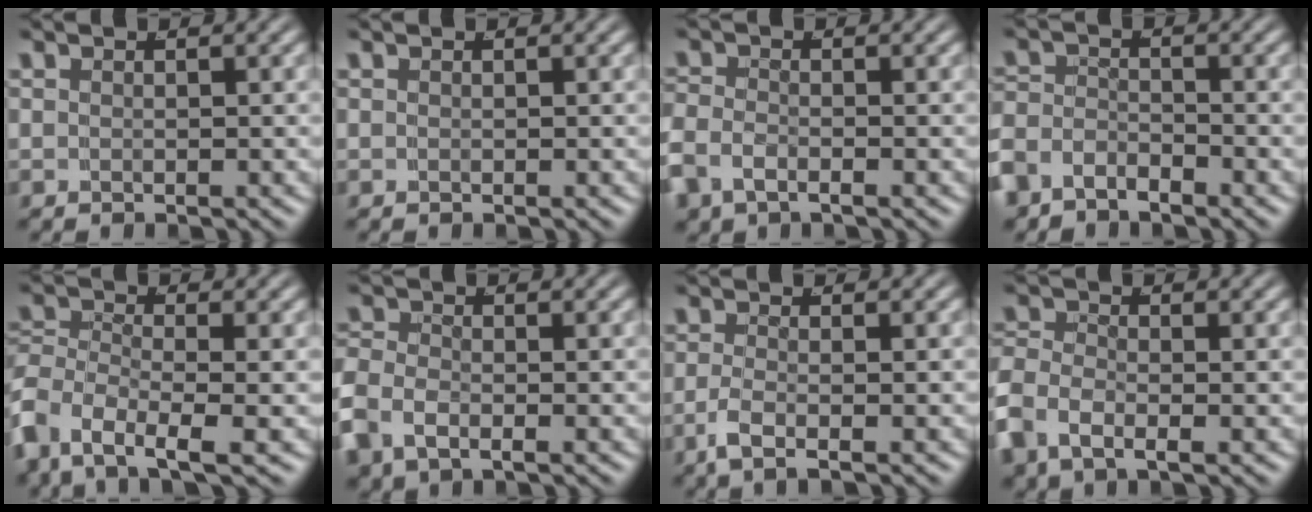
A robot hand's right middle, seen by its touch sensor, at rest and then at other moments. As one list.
[{"total": 0.0}, {"total": 3.0, "force": [-1.4, 2.1, 1.6], "torque": [-0.050, -0.017, -0.019]}, {"total": 3.7, "force": [-2.8, 2.2, 1.1], "torque": [-0.031, -0.016, -0.046]}, {"total": 6.3, "force": [-2.4, 4.3, 3.9], "torque": [-0.122, -0.041, -0.031]}, {"total": 3.9, "force": [-1.4, 2.8, 2.3], "torque": [-0.066, -0.019, -0.016]}, {"total": 2.3, "force": [-1.3, 0.0, 1.9], "torque": [-0.046, -0.011, -0.018]}, {"total": 4.2, "force": [-1.5, 2.8, 2.7], "torque": [-0.077, -0.020, -0.020]}]